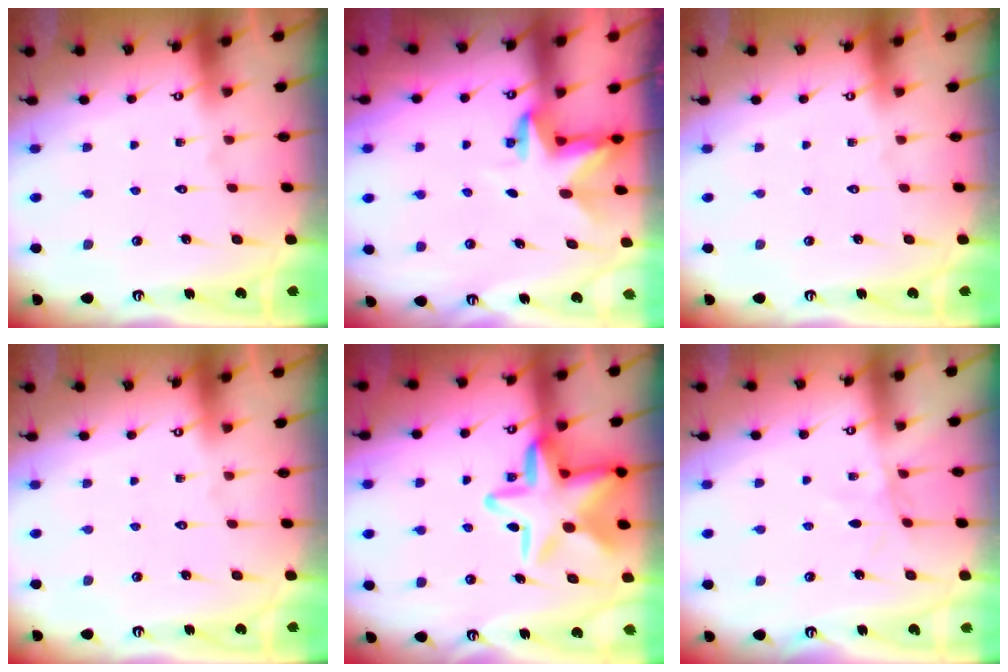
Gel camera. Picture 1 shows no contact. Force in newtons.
{"total": 3.4, "press": 3.4, "slide": 0.1}
{"total": 0.0}
{"total": 0.0}
{"total": 18.0, "press": 17.9, "slide": 2.0}
{"total": 3.3, "press": 3.3, "slide": 0.5}